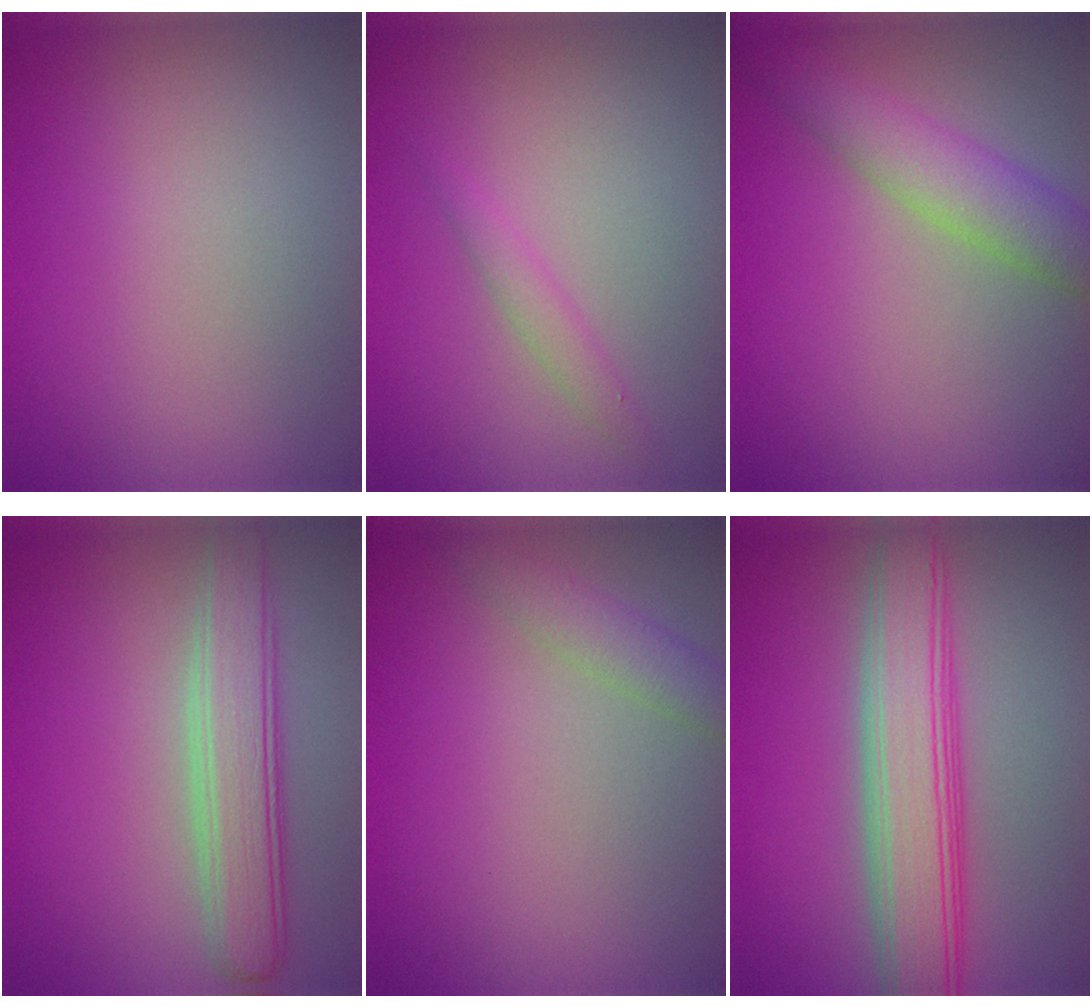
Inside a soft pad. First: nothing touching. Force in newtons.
{"total": 1.4, "press": 1.4, "slide": 0.1}
{"total": 4.3, "press": 4.3, "slide": 0.2}
{"total": 4.6, "press": 4.5, "slide": 0.2}
{"total": 2.3, "press": 2.3, "slide": 0.1}
{"total": 7.0, "press": 7.0, "slide": 0.3}